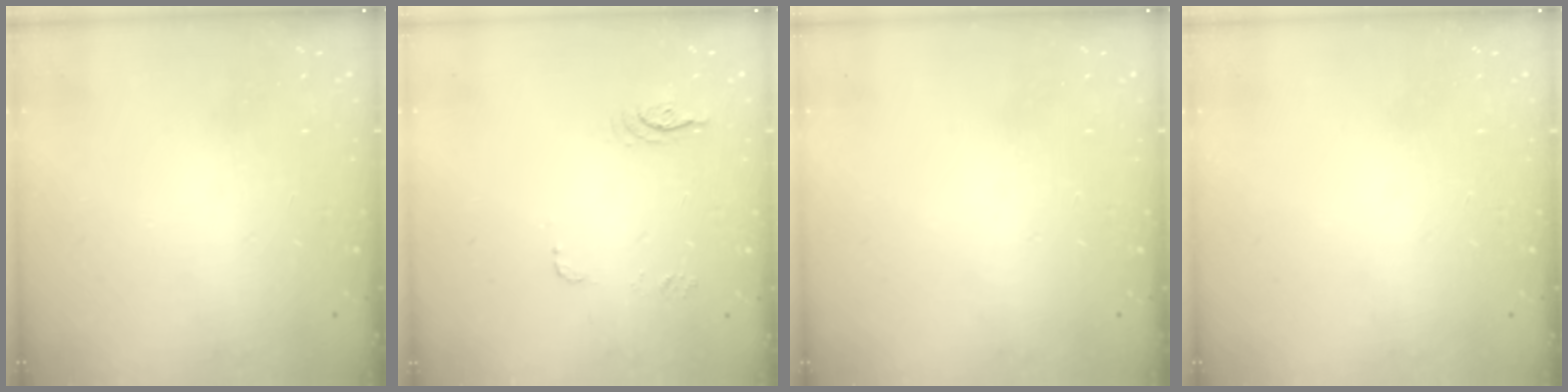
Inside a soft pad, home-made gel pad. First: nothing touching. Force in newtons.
{"total": 6.0, "press": 6.0, "slide": 0.4}
{"total": 0.0}
{"total": 0.0}